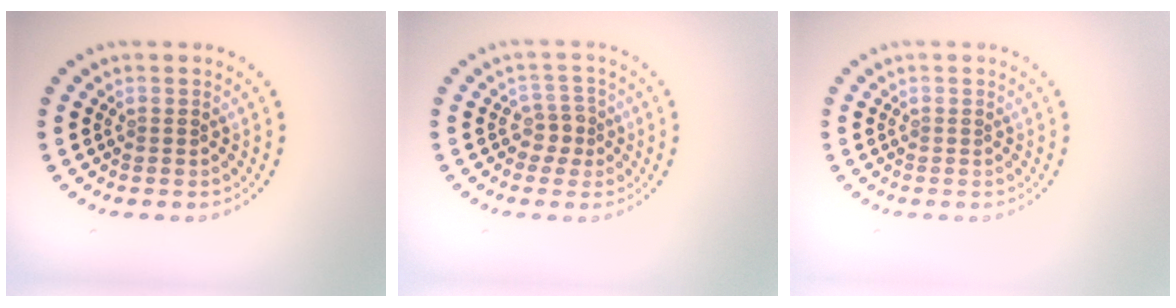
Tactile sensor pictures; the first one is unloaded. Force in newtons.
{"total": 1.9, "press": 1.5, "slide": 1.2}
{"total": 0.0}